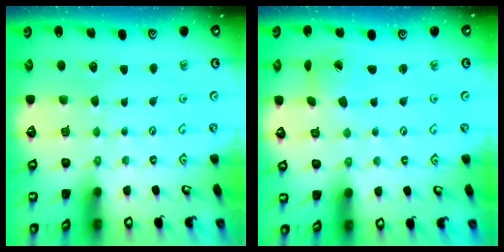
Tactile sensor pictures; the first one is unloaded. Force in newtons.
{"total": 1.7, "press": 1.7, "slide": 0.2}